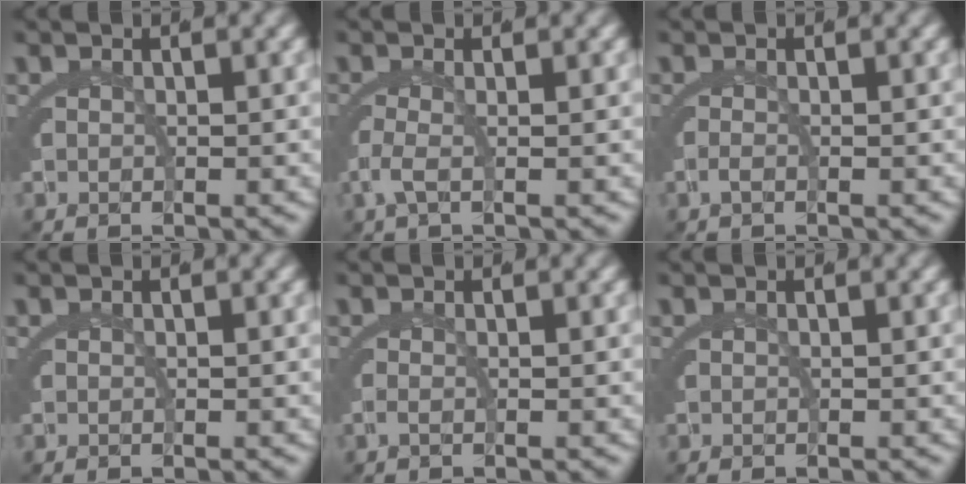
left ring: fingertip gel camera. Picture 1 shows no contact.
{"total": 2.0, "force": [0.0, 0.1, 2.0], "torque": [-0.053, -0.009, 0.002]}
{"total": 0.8, "force": [-0.3, -0.3, 0.6], "torque": [-0.008, -0.003, -0.007]}
{"total": 0.0}
{"total": 0.7, "force": [-0.2, -0.3, 0.6], "torque": [-0.014, -0.004, -0.003]}
{"total": 0.0}